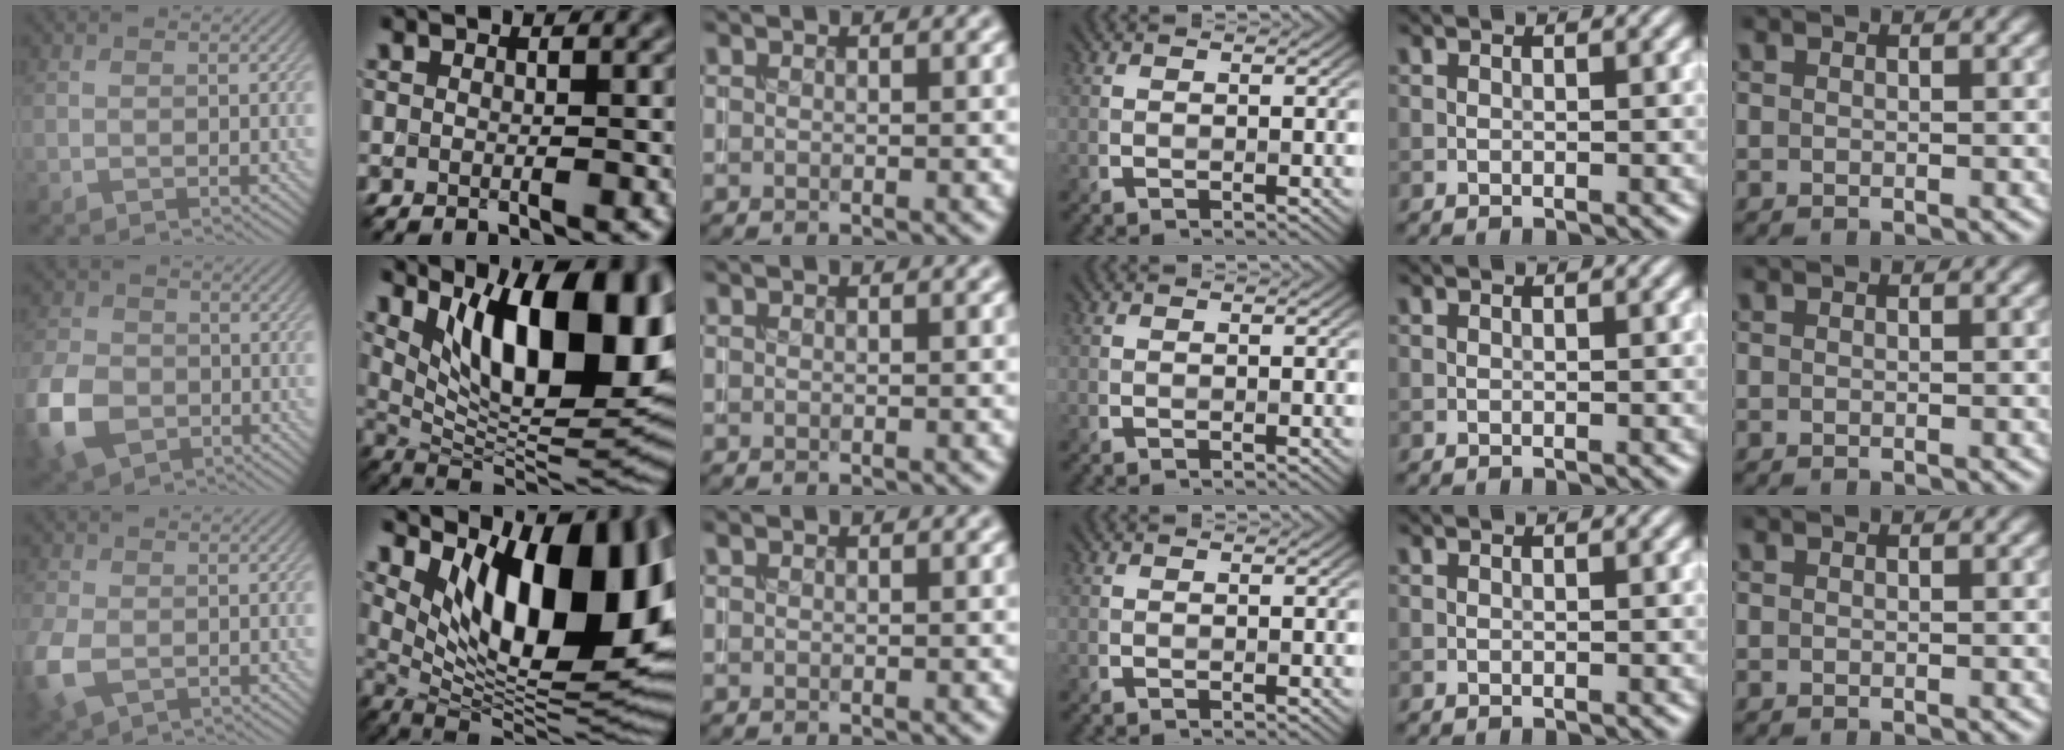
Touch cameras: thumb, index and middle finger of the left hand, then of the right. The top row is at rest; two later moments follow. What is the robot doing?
{"motion": "insert", "object": "coin"}